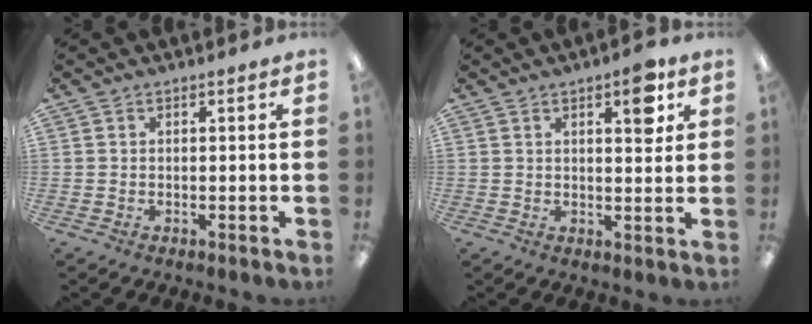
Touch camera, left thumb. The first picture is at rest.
{"total": 7.3, "force": [3.8, 2.7, 5.6], "torque": [-0.061, -0.018, 0.054]}